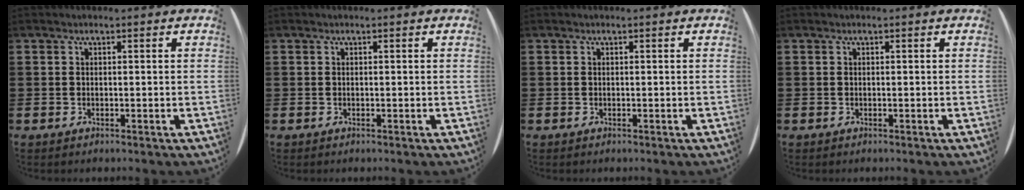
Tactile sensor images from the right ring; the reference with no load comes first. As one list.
[{"total": 0.0}, {"total": 0.0}, {"total": 0.0}]